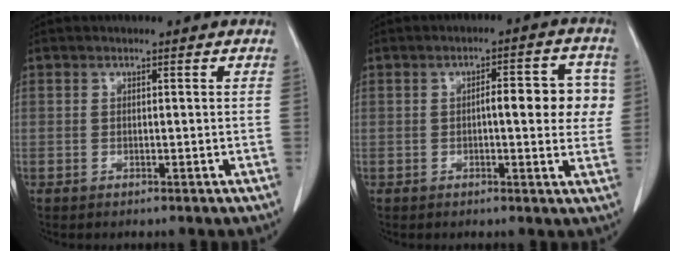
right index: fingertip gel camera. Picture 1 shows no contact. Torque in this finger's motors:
{"motor_torque": [0.14, 0.30, 0.02, 0.04]}